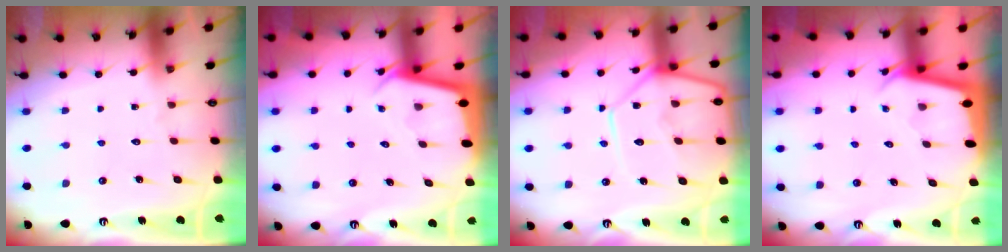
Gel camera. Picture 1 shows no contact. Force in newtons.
{"total": 2.5, "press": 2.5, "slide": 0.1}
{"total": 12.8, "press": 12.7, "slide": 1.1}
{"total": 2.3, "press": 2.3, "slide": 0.1}